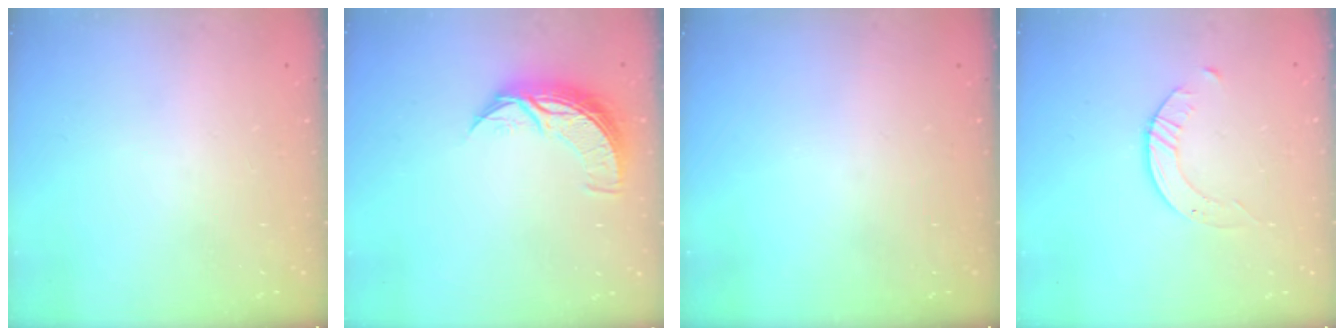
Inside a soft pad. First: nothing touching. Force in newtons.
{"total": 8.2, "press": 8.2, "slide": 0.0}
{"total": 0.0}
{"total": 2.7, "press": 2.7, "slide": 0.3}